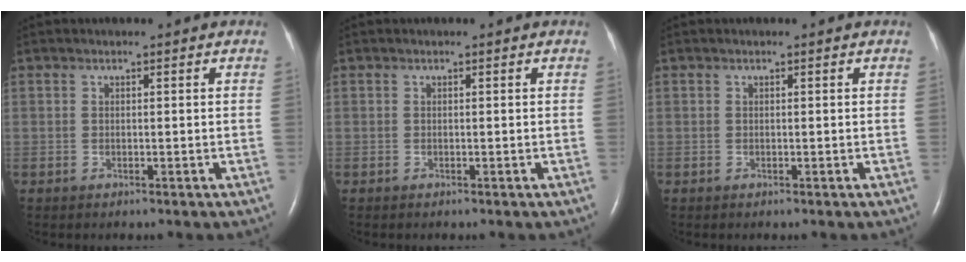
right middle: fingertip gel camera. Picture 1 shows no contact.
{"total": 0.0}
{"total": 0.0}